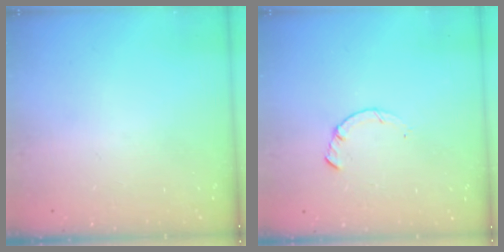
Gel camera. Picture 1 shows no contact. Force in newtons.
{"total": 1.4, "press": 1.4, "slide": 0.2}